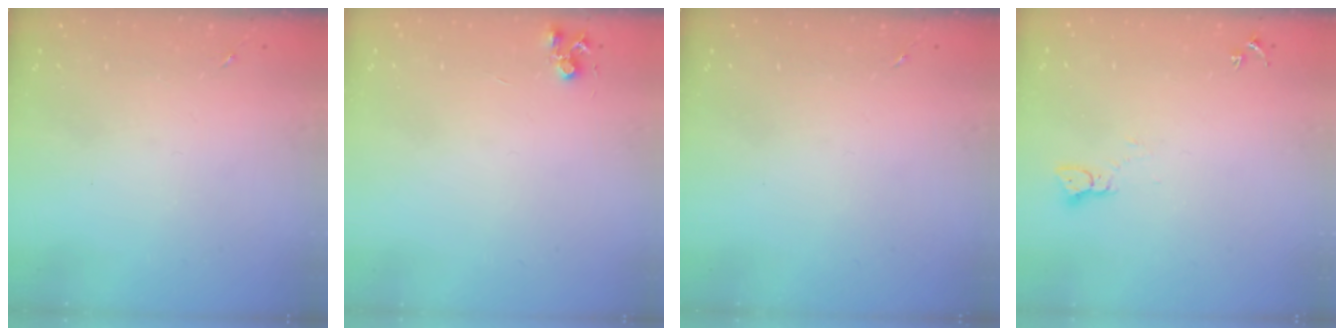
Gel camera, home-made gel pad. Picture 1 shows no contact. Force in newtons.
{"total": 4.6, "press": 4.5, "slide": 0.7}
{"total": 0.0}
{"total": 3.2, "press": 3.2, "slide": 0.1}